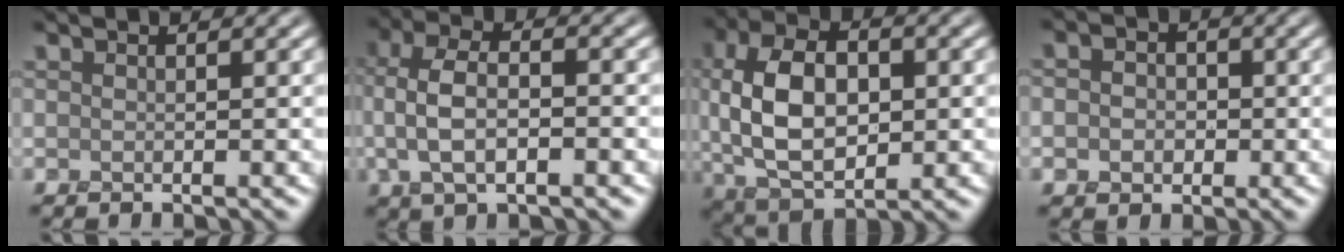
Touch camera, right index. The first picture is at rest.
{"total": 4.6, "force": [-0.5, 2.1, 4.1], "torque": [-0.084, 0.002, -0.014]}
{"total": 8.8, "force": [0.2, 5.2, 7.1], "torque": [-0.147, 0.003, 0.000]}
{"total": 2.8, "force": [-0.6, 2.3, 1.4], "torque": [-0.020, -0.006, -0.018]}